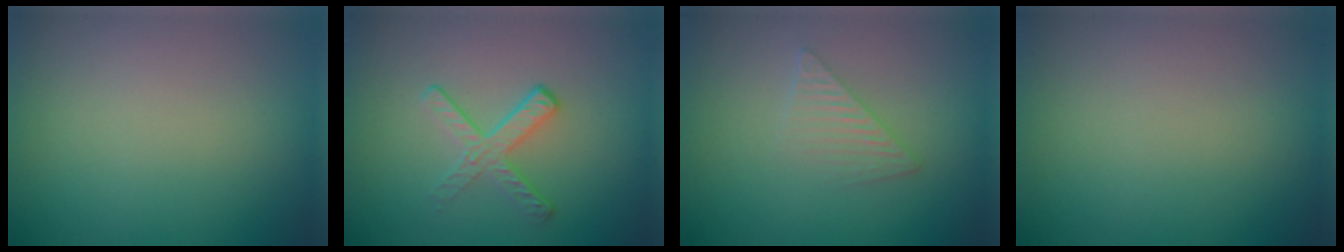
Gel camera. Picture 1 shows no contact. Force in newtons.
{"total": 2.4, "press": 1.7, "slide": 1.7}
{"total": 2.0, "press": 2.0, "slide": 0.2}
{"total": 0.0}